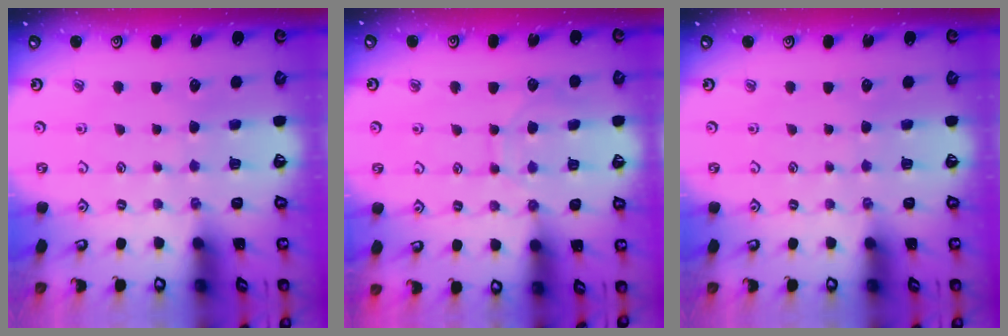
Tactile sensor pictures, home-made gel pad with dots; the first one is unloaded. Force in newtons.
{"total": 8.1, "press": 8.1, "slide": 0.5}
{"total": 0.0}